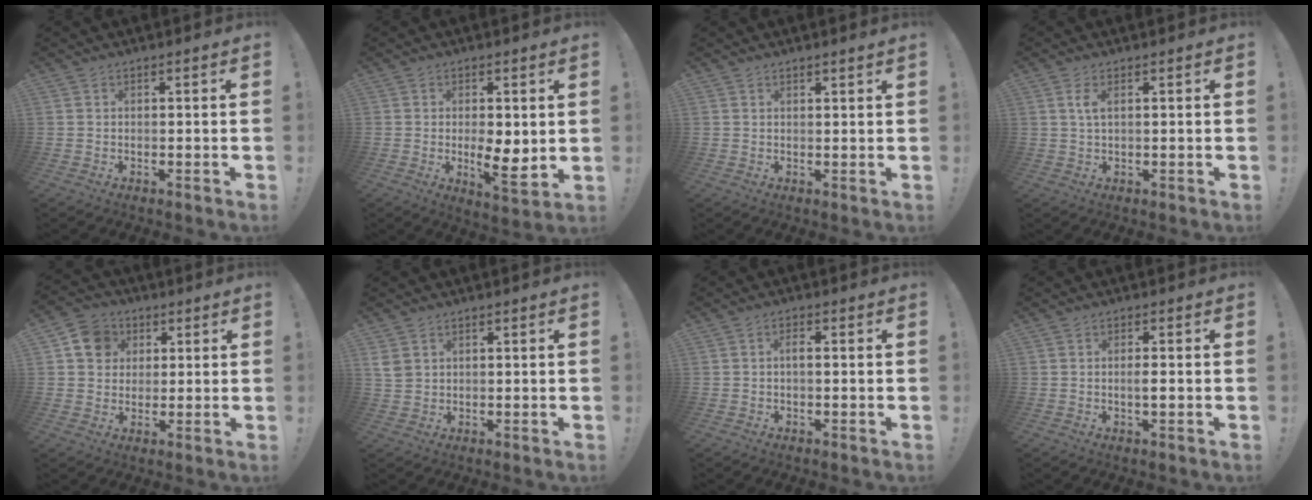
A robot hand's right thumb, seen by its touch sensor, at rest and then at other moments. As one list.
[{"total": 7.1, "force": [0.0, 2.8, 6.5], "torque": [-0.092, -0.015, 0.003]}, {"total": 1.2, "force": [1.0, -0.1, 0.5], "torque": [-0.004, -0.003, 0.018]}, {"total": 3.0, "force": [0.9, 0.9, 2.7], "torque": [-0.051, 0.001, 0.013]}, {"total": 9.9, "force": [2.9, 8.9, 3.2], "torque": [-0.033, -0.006, 0.058]}, {"total": 3.8, "force": [1.7, 2.9, 1.8], "torque": [-0.036, -0.002, 0.033]}, {"total": 1.9, "force": [-0.5, 0.5, 1.7], "torque": [-0.037, 0.007, -0.009]}, {"total": 2.1, "force": [-0.5, 0.3, 2.1], "torque": [-0.034, -0.001, -0.010]}]